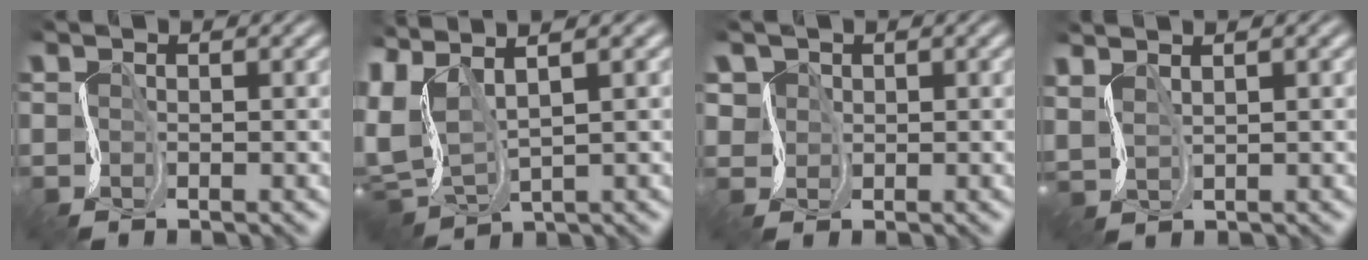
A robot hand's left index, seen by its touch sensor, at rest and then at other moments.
{"total": 6.2, "force": [1.6, 2.6, 5.4], "torque": [-0.142, 0.001, 0.035]}
{"total": 1.5, "force": [0.6, 1.3, -0.1], "torque": [-0.002, -0.007, 0.024]}
{"total": 3.6, "force": [2.6, 1.4, 2.1], "torque": [-0.052, 0.017, 0.044]}